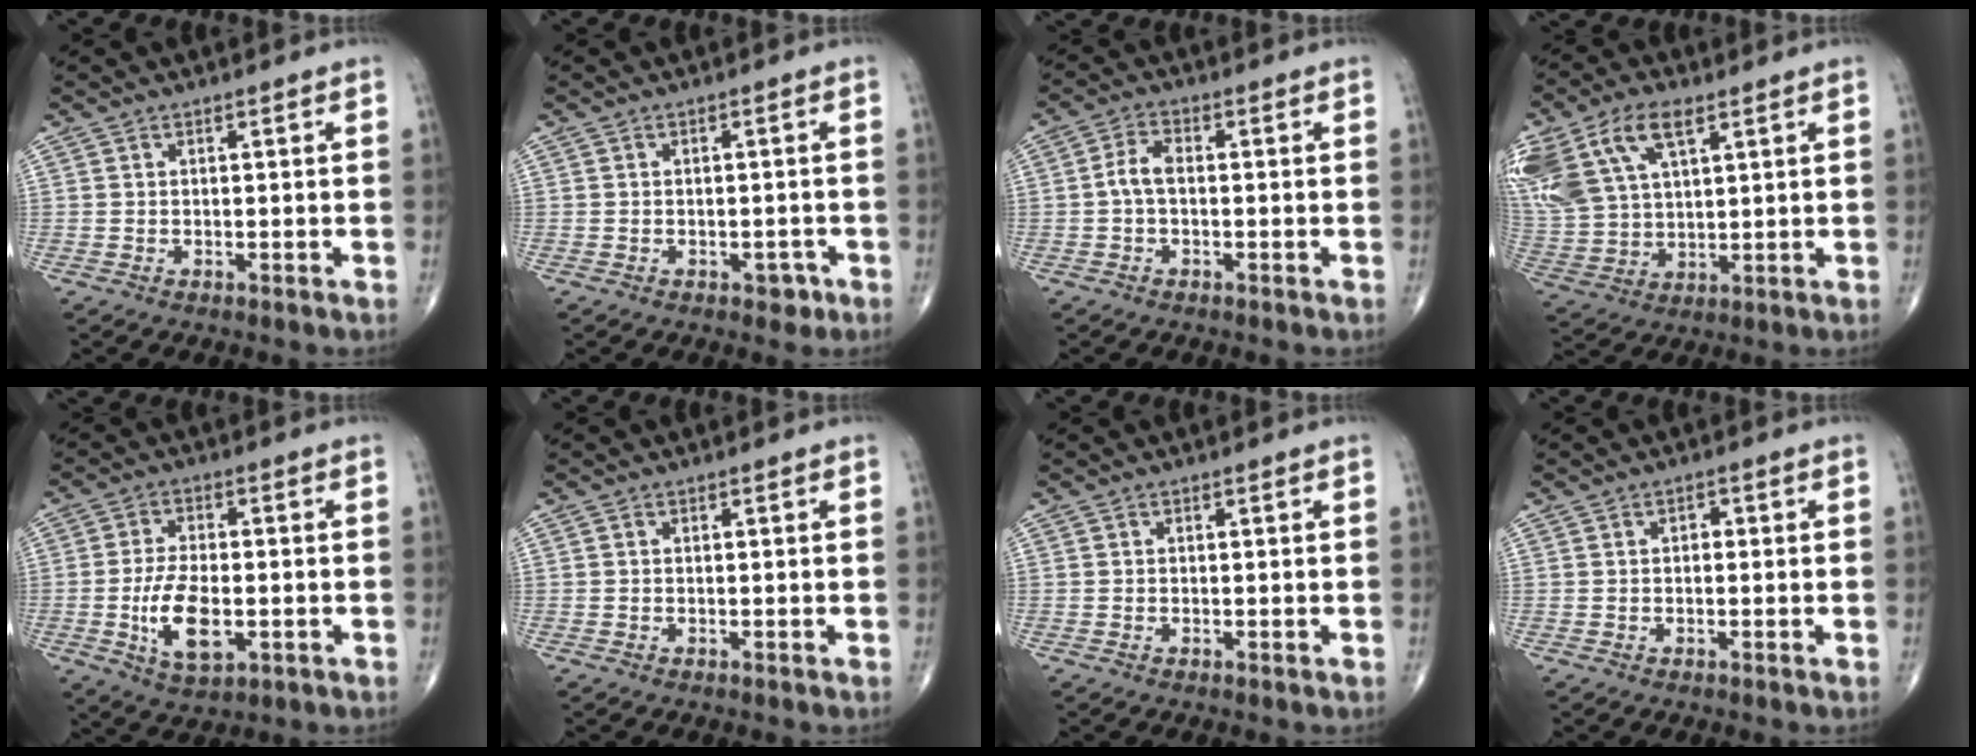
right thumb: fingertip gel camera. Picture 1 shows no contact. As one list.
[{"total": 2.2, "force": [-1.2, 1.5, 1.2], "torque": [-0.002, 0.005, -0.014]}, {"total": 3.6, "force": [-0.4, 1.9, 3.0], "torque": [-0.061, 0.014, -0.014]}, {"total": 19.4, "force": [9.3, 10.7, 13.2], "torque": [-0.303, 0.007, 0.184]}, {"total": 10.1, "force": [-2.2, 4.9, 8.6], "torque": [-0.154, -0.001, -0.034]}, {"total": 0.0}, {"total": 0.0}, {"total": 1.1, "force": [0.0, 0.8, 0.8], "torque": [-0.006, 0.005, -0.003]}]